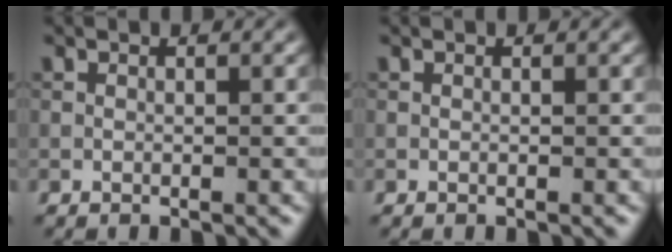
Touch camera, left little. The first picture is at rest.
{"total": 0.0}